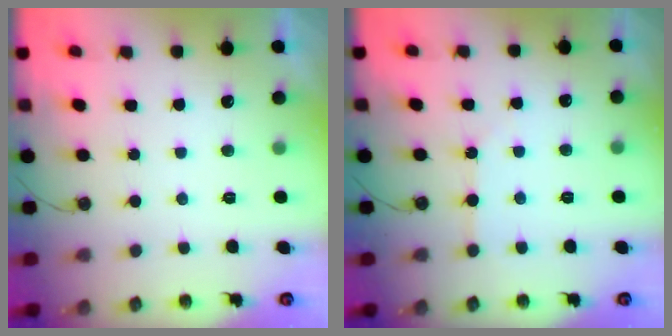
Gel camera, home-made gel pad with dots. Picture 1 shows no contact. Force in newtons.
{"total": 4.1, "press": 4.1, "slide": 0.7}